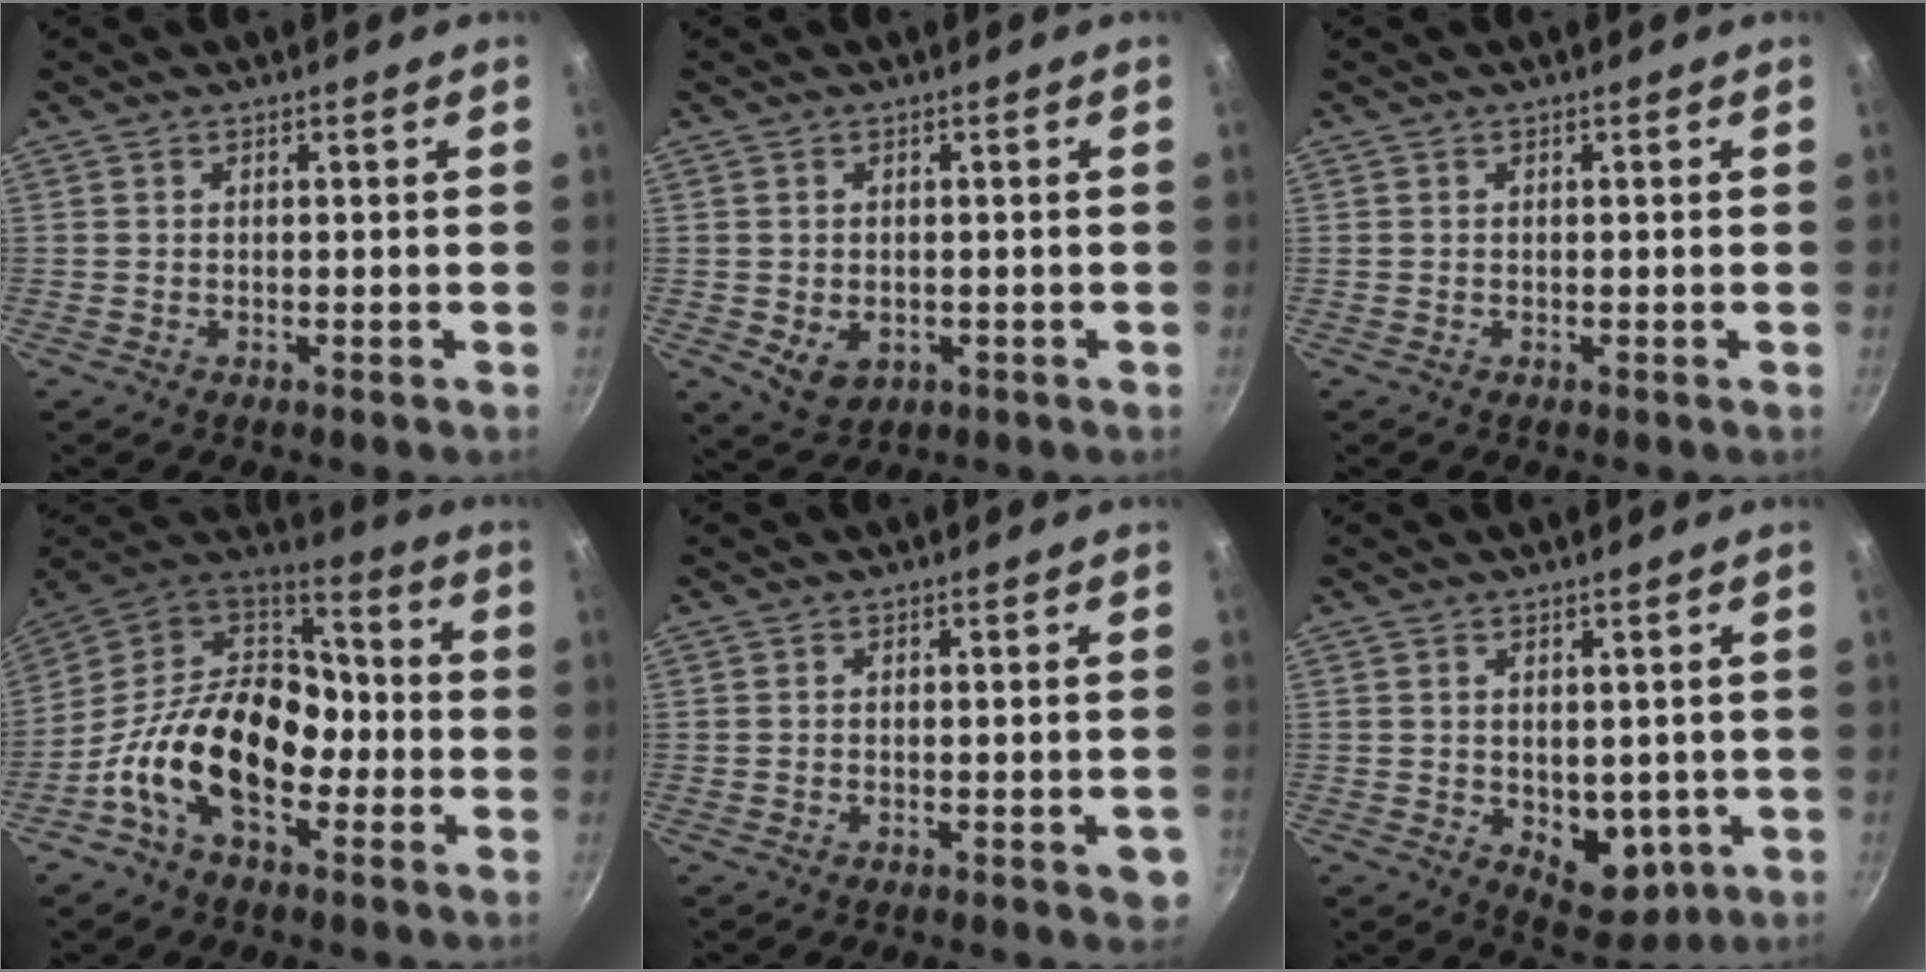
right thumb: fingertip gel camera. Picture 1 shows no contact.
{"total": 4.9, "force": [-0.7, 3.8, 3.0], "torque": [-0.041, -0.007, -0.001]}
{"total": 0.0}
{"total": 20.2, "force": [-5.8, 12.7, 14.6], "torque": [-0.218, 0.055, -0.123]}
{"total": 3.2, "force": [-1.4, 1.0, 2.7], "torque": [-0.027, 0.006, -0.017]}
{"total": 8.8, "force": [-1.3, 5.9, 6.4], "torque": [-0.050, -0.015, -0.005]}